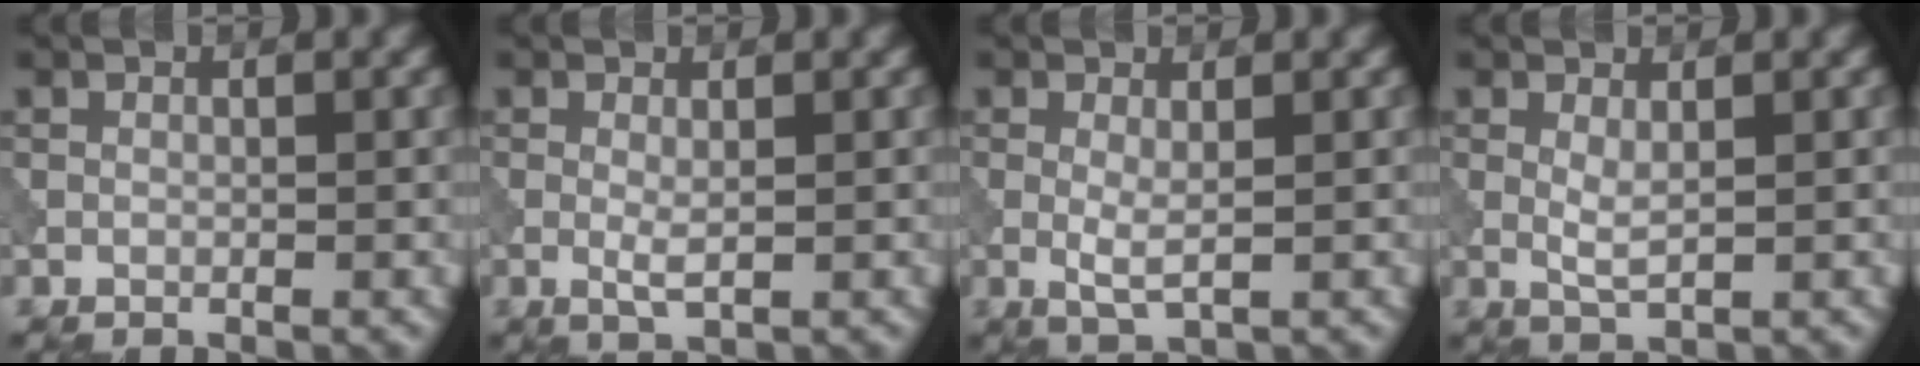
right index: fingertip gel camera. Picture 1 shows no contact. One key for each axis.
{"total": 1.4, "fx": 0.0, "fy": 0.2, "fz": 1.4, "tx": -0.029, "ty": -0.002, "tz": 0.000}
{"total": 1.9, "fx": 0.1, "fy": 0.3, "fz": 1.9, "tx": -0.042, "ty": -0.004, "tz": 0.002}
{"total": 1.6, "fx": 0.4, "fy": 0.3, "fz": 1.5, "tx": -0.036, "ty": -0.003, "tz": 0.010}